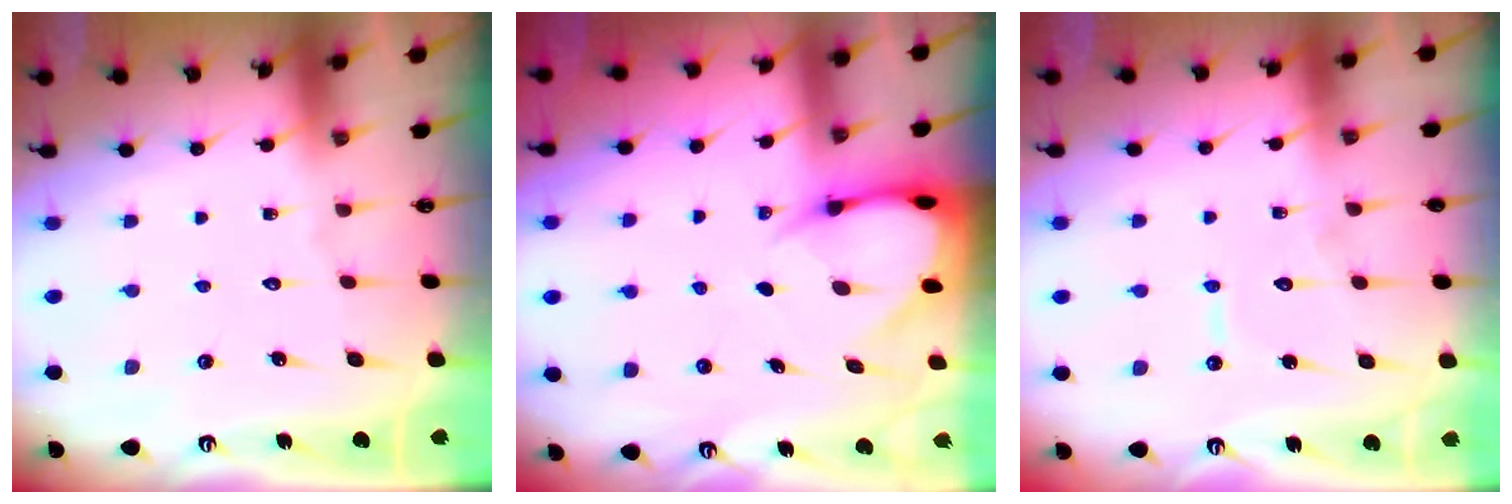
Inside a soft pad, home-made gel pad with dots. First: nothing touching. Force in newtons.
{"total": 4.7, "press": 4.7, "slide": 0.6}
{"total": 5.5, "press": 5.5, "slide": 0.4}